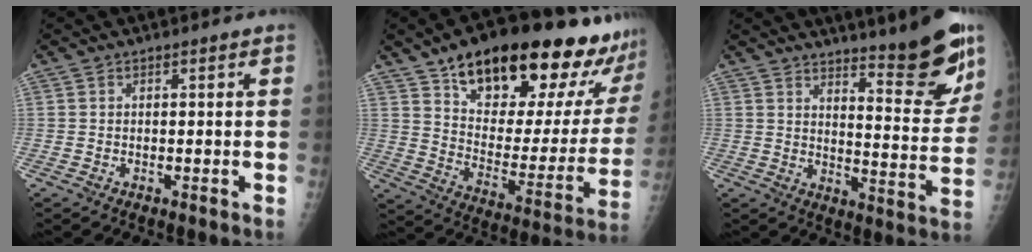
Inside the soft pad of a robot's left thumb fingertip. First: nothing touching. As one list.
[{"total": 29.4, "force": [20.8, 10.4, 18.0], "torque": [-0.222, -0.075, 0.303]}, {"total": 14.7, "force": [10.9, 2.4, 9.6], "torque": [-0.099, -0.091, 0.161]}]